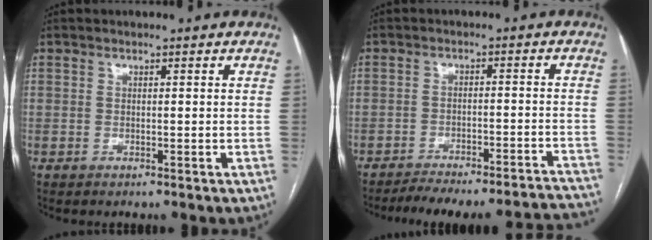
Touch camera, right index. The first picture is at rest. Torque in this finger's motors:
{"motor_torque": [-0.44, -1.70, 0.32, 0.10]}